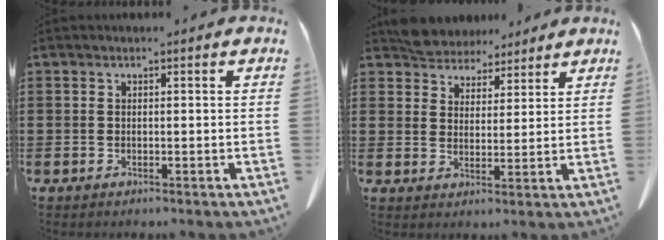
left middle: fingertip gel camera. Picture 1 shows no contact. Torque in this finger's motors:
{"motor_torque": [0.17, 0.17, 0.05, 0.03]}